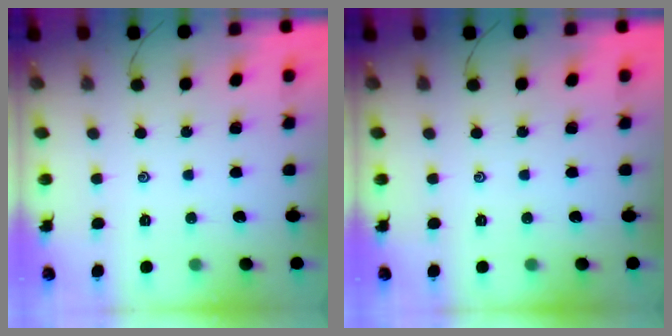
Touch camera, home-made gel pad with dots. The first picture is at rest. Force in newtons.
{"total": 0.0}